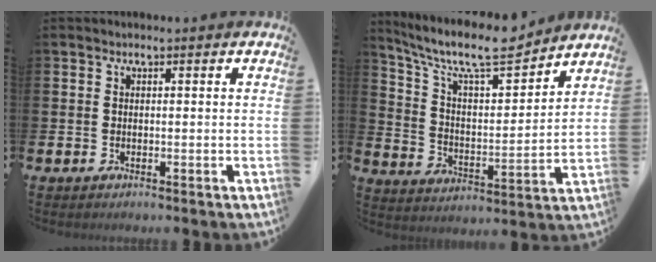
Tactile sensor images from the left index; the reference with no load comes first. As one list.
[{"total": 10.3, "force": [9.1, 2.1, 4.3], "torque": [-0.109, -0.063, 0.154]}]